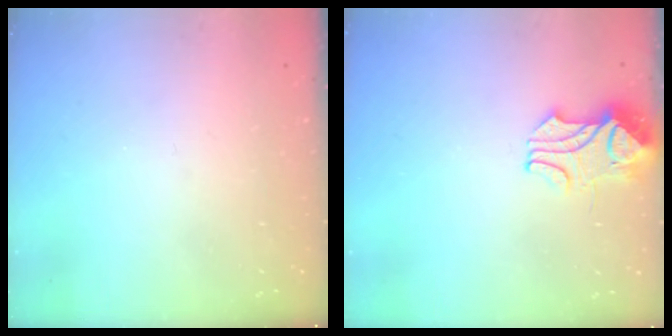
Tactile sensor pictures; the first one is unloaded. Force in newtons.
{"total": 2.1, "press": 1.9, "slide": 0.9}